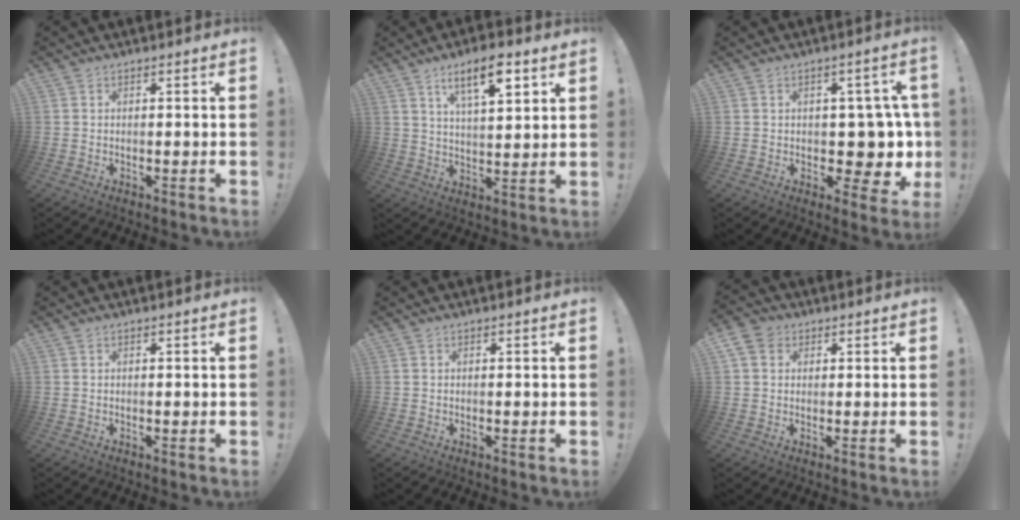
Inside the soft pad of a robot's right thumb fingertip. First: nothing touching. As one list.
[{"total": 11.3, "force": [6.2, 3.5, 8.8], "torque": [-0.142, -0.018, 0.103]}, {"total": 7.1, "force": [0.9, 5.5, 4.4], "torque": [-0.046, -0.012, 0.025]}, {"total": 0.0}, {"total": 0.0}, {"total": 5.9, "force": [2.3, 4.7, 2.6], "torque": [-0.042, 0.000, 0.048]}]